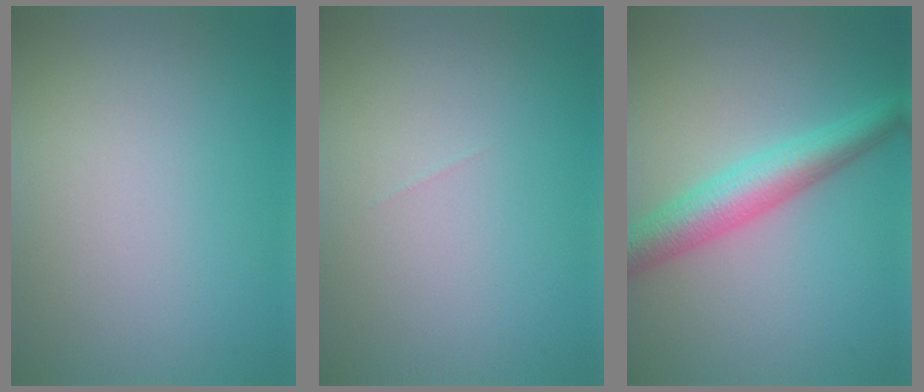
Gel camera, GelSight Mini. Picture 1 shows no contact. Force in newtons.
{"total": 0.0}
{"total": 5.3, "press": 5.3, "slide": 0.0}